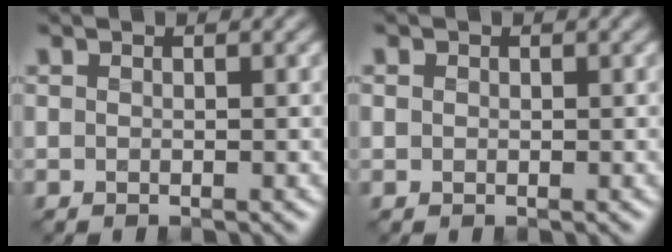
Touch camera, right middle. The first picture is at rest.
{"total": 0.5, "force": [0.1, 0.5, 0.1], "torque": [0.001, 0.000, 0.001]}